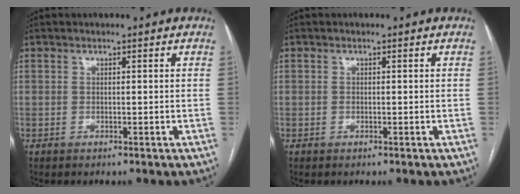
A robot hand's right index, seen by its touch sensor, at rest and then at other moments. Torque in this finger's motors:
{"motor_torque": [-0.08, -0.03, -0.01, 0.00]}